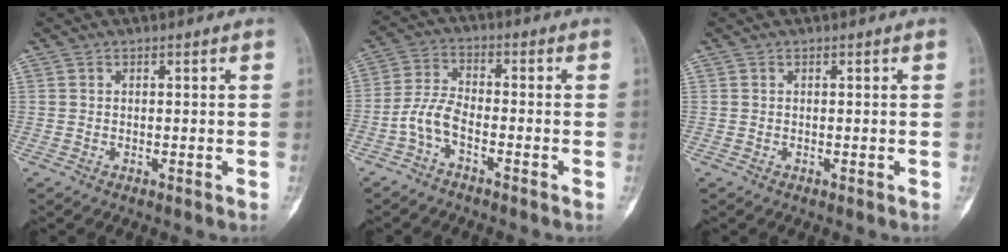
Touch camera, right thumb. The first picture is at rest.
{"total": 5.6, "force": [-2.9, 2.3, 4.1], "torque": [-0.089, 0.027, -0.066]}
{"total": 0.0}